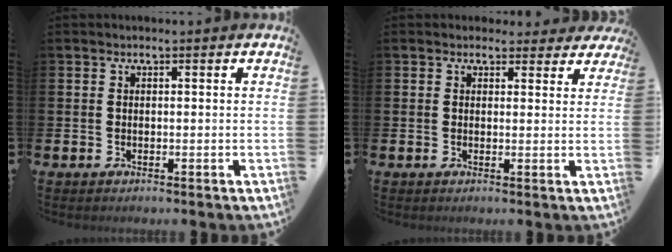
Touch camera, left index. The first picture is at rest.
{"total": 2.3, "force": [1.9, 1.3, 0.0], "torque": [0.012, -0.006, 0.029]}